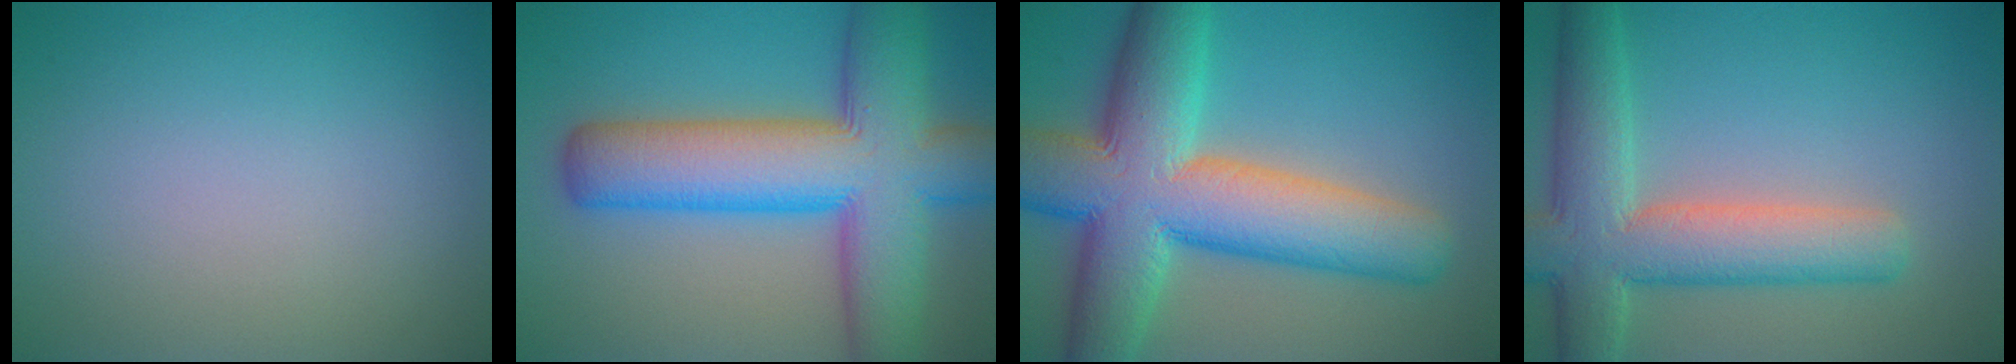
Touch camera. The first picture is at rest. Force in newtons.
{"total": 12.9, "press": 12.9, "slide": 0.4}
{"total": 13.8, "press": 13.7, "slide": 0.5}
{"total": 8.4, "press": 8.4, "slide": 0.5}